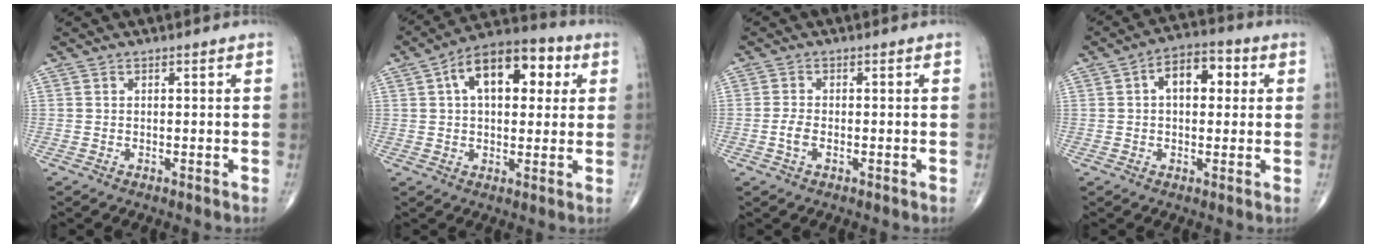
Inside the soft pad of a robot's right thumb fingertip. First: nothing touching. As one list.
[{"total": 15.5, "force": [4.4, 8.6, 12.1], "torque": [-0.154, 0.023, 0.061]}, {"total": 2.4, "force": [-0.7, 1.2, 2.0], "torque": [-0.045, 0.005, -0.016]}, {"total": 8.7, "force": [1.8, 5.1, 6.8], "torque": [-0.082, 0.020, 0.020]}]